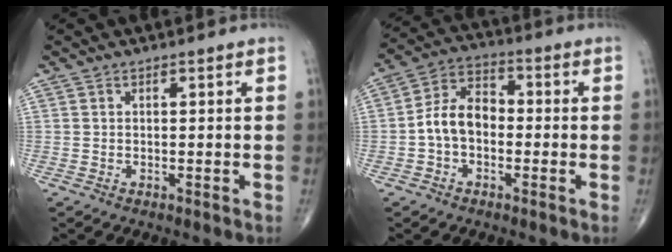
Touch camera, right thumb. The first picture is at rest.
{"total": 8.5, "force": [-1.4, 5.8, 6.1], "torque": [-0.099, 0.033, -0.039]}